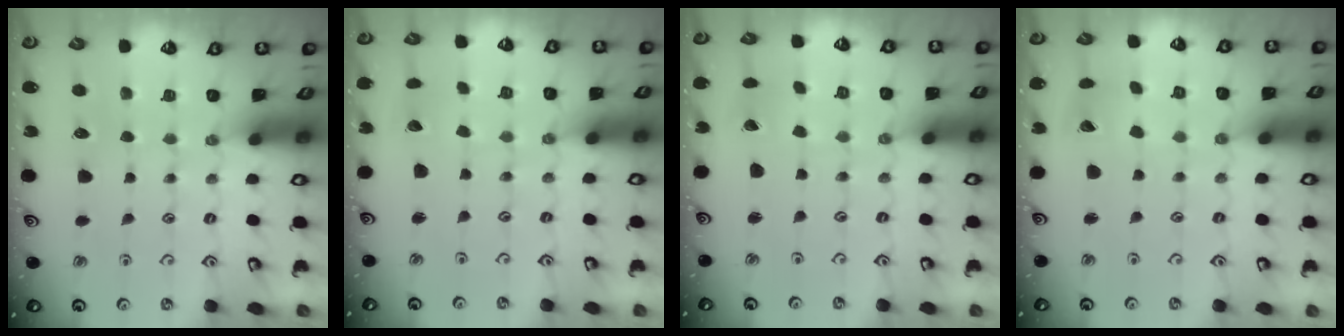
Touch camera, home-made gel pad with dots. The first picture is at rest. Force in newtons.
{"total": 2.4, "press": 2.4, "slide": 0.2}
{"total": 1.2, "press": 1.2, "slide": 0.1}
{"total": 6.1, "press": 6.0, "slide": 0.8}